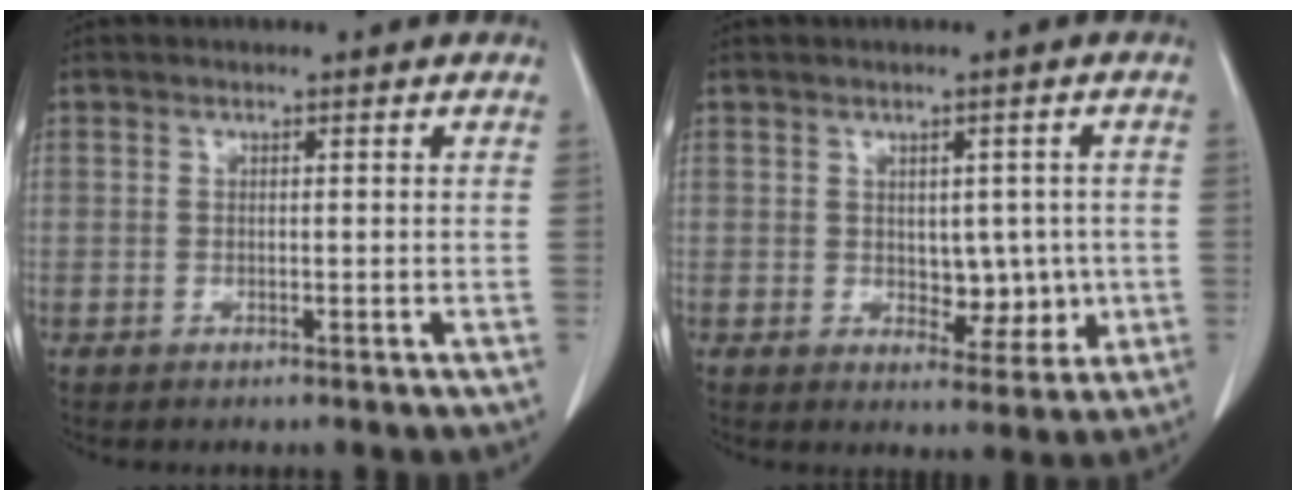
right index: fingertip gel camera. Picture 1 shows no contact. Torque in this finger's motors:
{"motor_torque": [0.02, 0.13, 0.05, 0.00]}